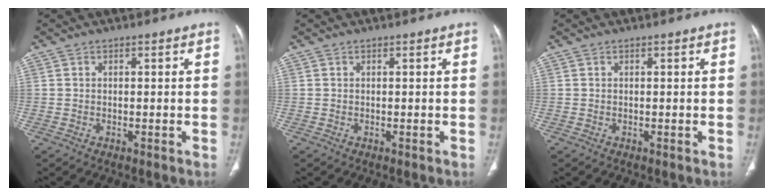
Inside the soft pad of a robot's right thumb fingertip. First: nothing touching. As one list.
[{"total": 0.0}, {"total": 0.0}]